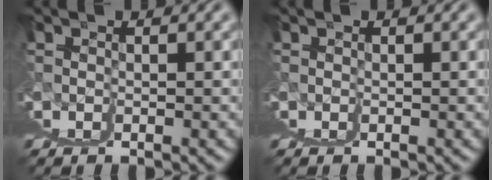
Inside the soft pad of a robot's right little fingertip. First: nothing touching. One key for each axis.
{"total": 0.0}